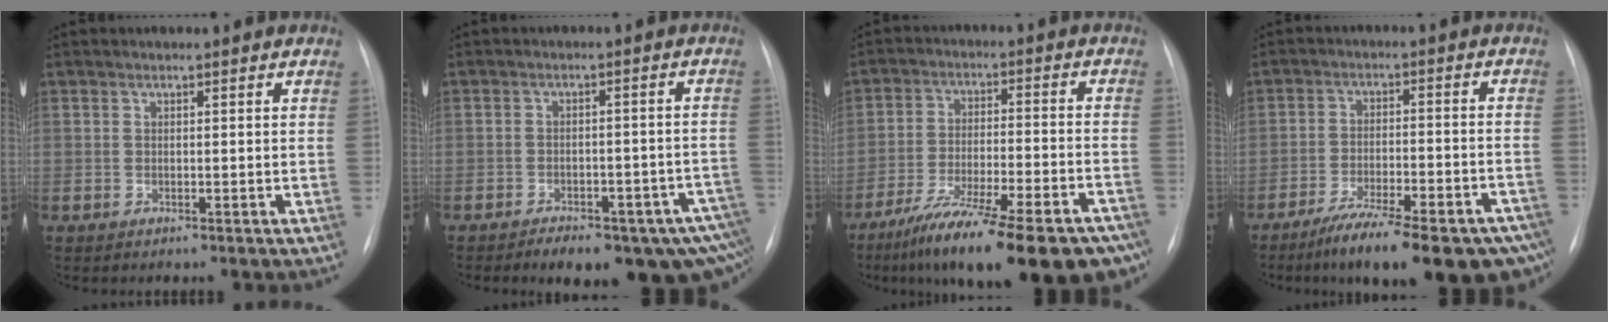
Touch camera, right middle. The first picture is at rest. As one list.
[{"total": 15.7, "force": [-11.1, 6.0, 9.3], "torque": [-0.074, 0.033, -0.133]}, {"total": 24.1, "force": [-17.8, 4.5, 15.5], "torque": [-0.188, -0.014, -0.265]}, {"total": 19.7, "force": [-14.5, 4.1, 12.7], "torque": [-0.132, 0.004, -0.208]}]